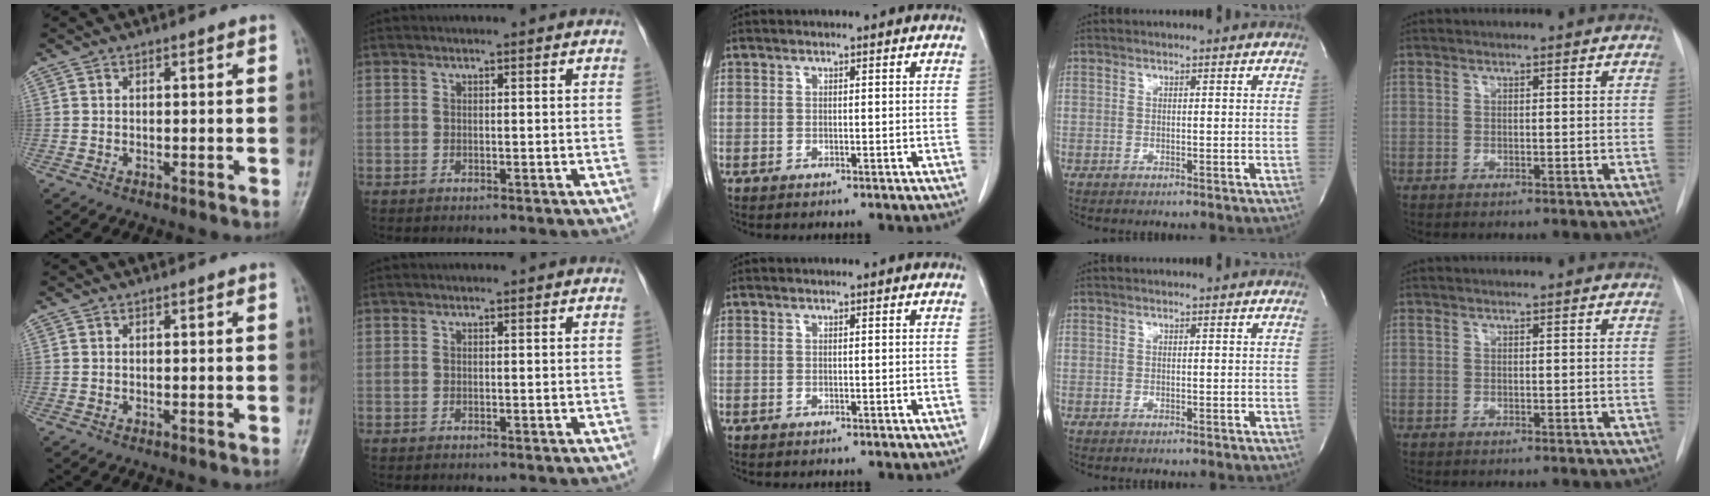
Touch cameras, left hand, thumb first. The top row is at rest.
{}